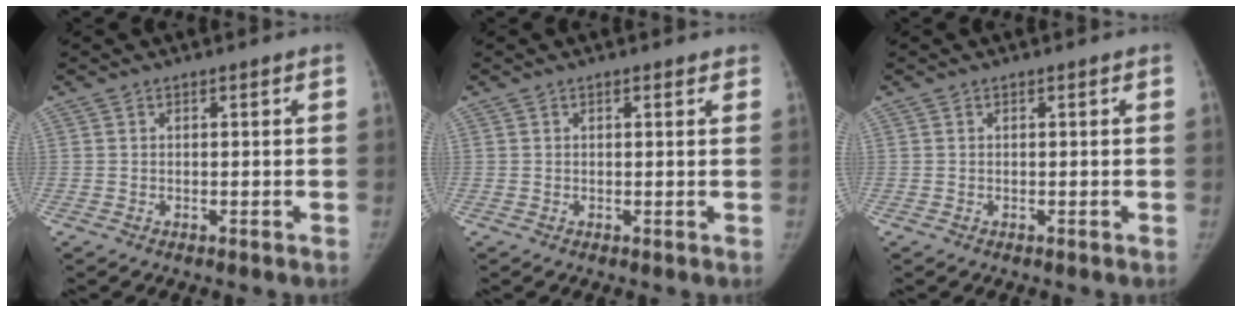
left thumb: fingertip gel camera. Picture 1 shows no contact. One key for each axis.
{"total": 1.3, "fx": 0.9, "fy": 0.5, "fz": 0.8, "tx": -0.008, "ty": -0.002, "tz": 0.009}
{"total": 0.0}